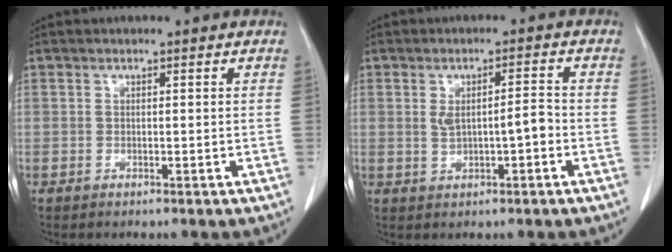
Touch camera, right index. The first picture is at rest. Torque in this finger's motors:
{"motor_torque": [0.12, 0.02, 0.08, 0.03]}